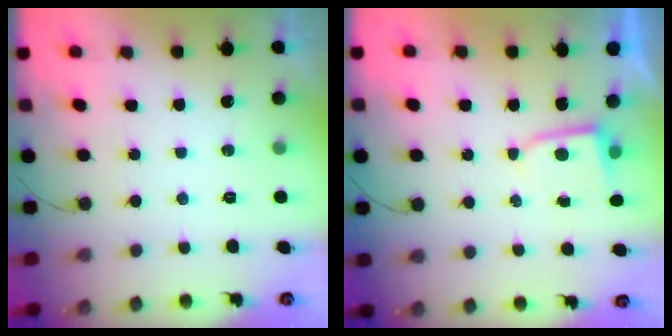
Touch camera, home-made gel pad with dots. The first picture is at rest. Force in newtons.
{"total": 2.2, "press": 2.2, "slide": 0.3}